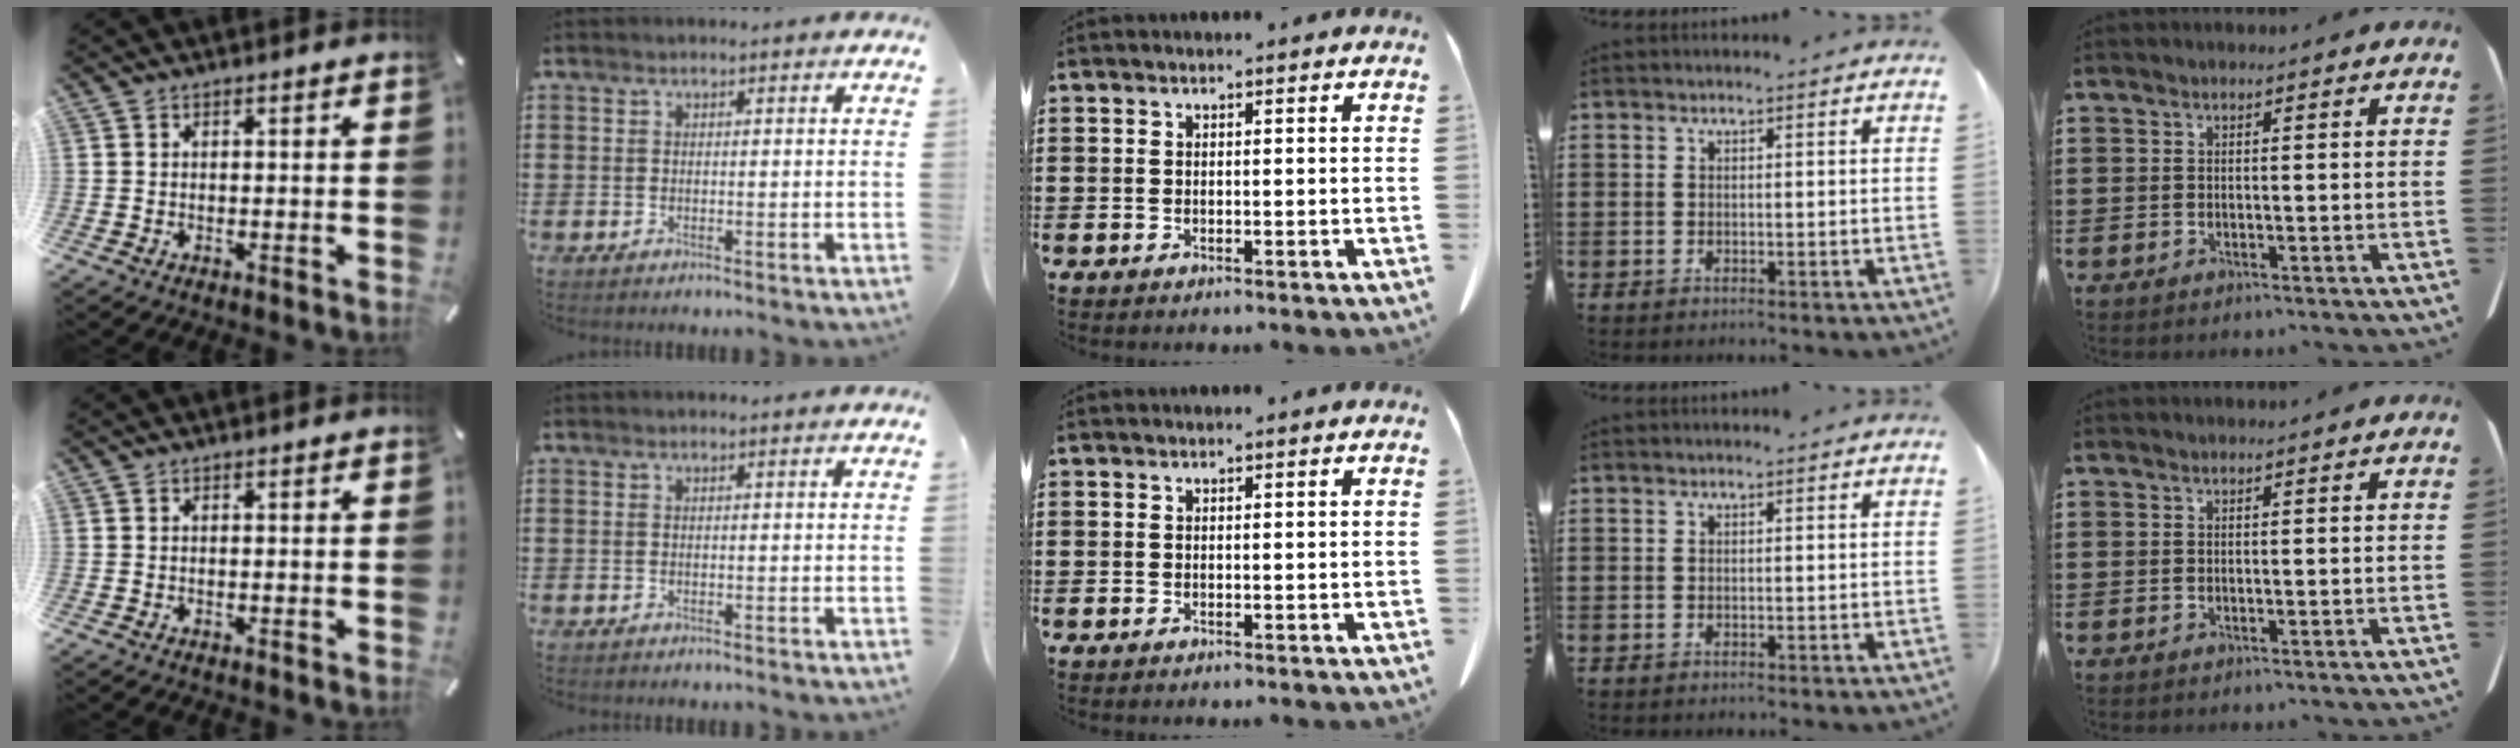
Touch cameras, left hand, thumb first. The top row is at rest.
{}